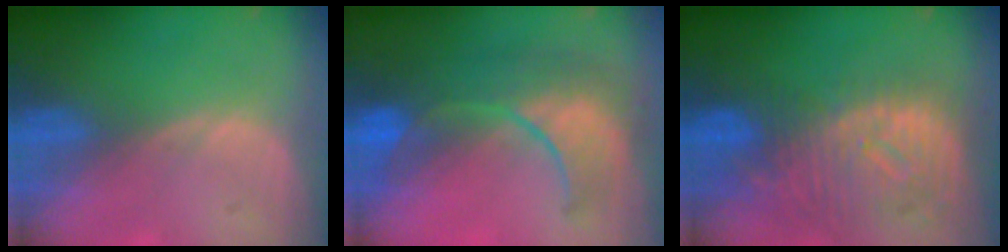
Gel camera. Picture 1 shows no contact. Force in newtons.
{"total": 9.9, "press": 9.3, "slide": 3.5}
{"total": 11.9, "press": 10.2, "slide": 6.2}